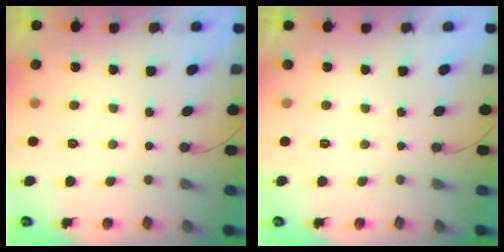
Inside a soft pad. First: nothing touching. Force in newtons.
{"total": 1.7, "press": 1.7, "slide": 0.1}